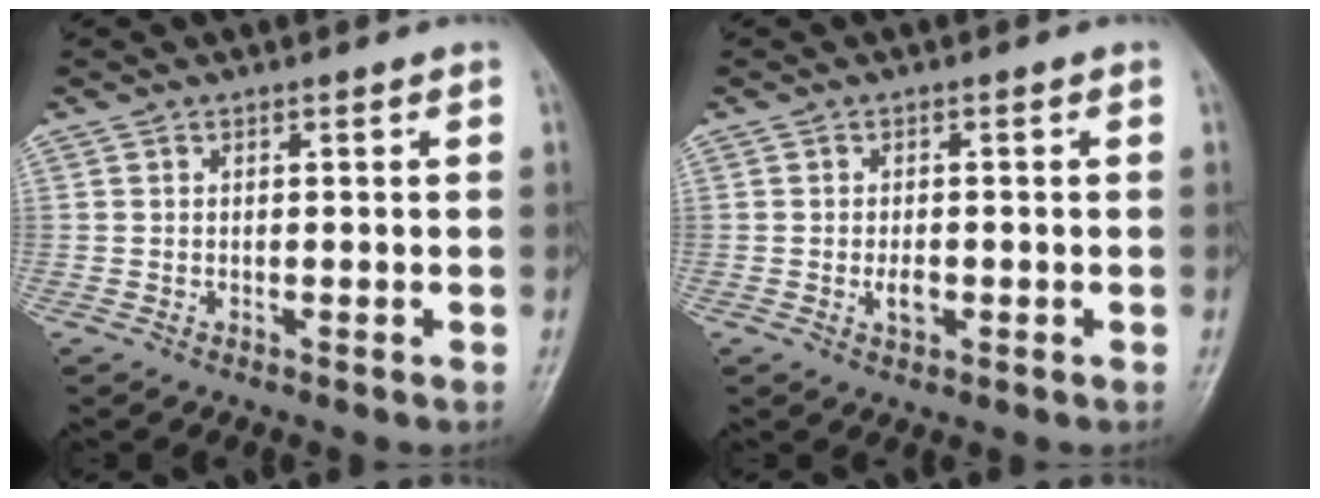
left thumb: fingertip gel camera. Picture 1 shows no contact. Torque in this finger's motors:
{"motor_torque": [-0.02, 0.07, 0.46, 0.04, 0.00]}